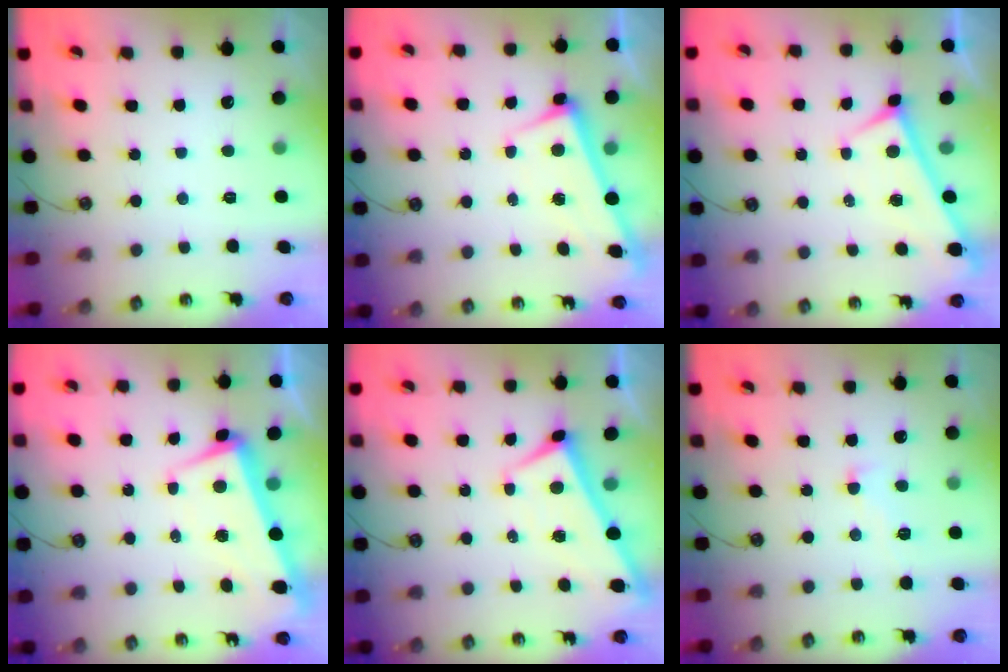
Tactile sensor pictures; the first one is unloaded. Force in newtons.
{"total": 2.9, "press": 2.8, "slide": 0.4}
{"total": 0.0}
{"total": 2.1, "press": 0.4, "slide": 2.0}
{"total": 2.3, "press": 2.3, "slide": 0.2}
{"total": 0.7, "press": 0.0, "slide": 0.7}